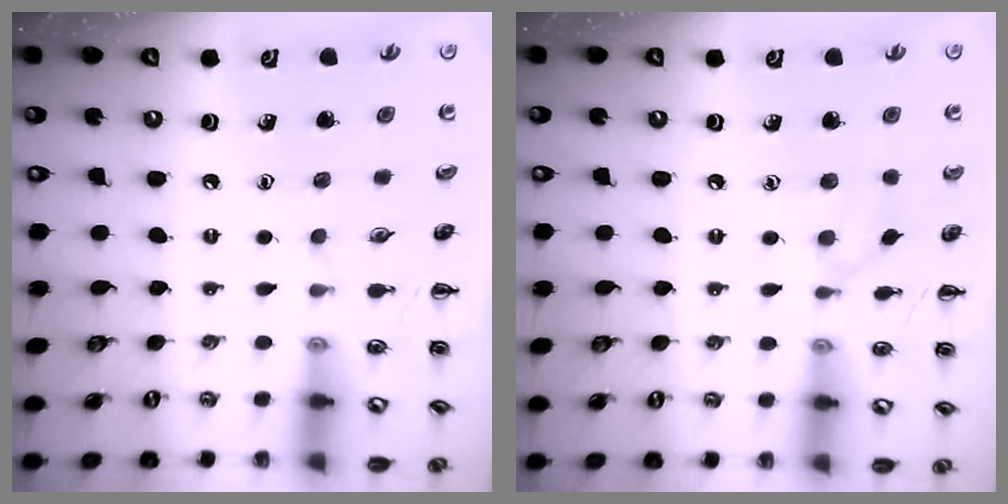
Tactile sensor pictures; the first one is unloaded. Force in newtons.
{"total": 4.2, "press": 3.9, "slide": 1.6}